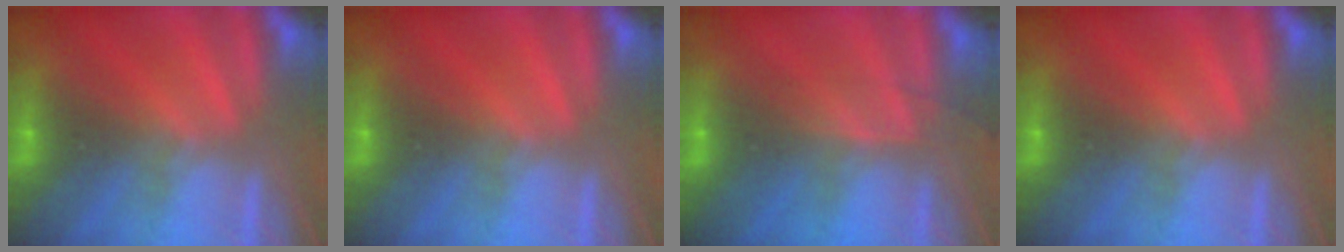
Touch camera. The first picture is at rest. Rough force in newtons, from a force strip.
{"total": 0.0}
{"total": 2.5}
{"total": 0.0}